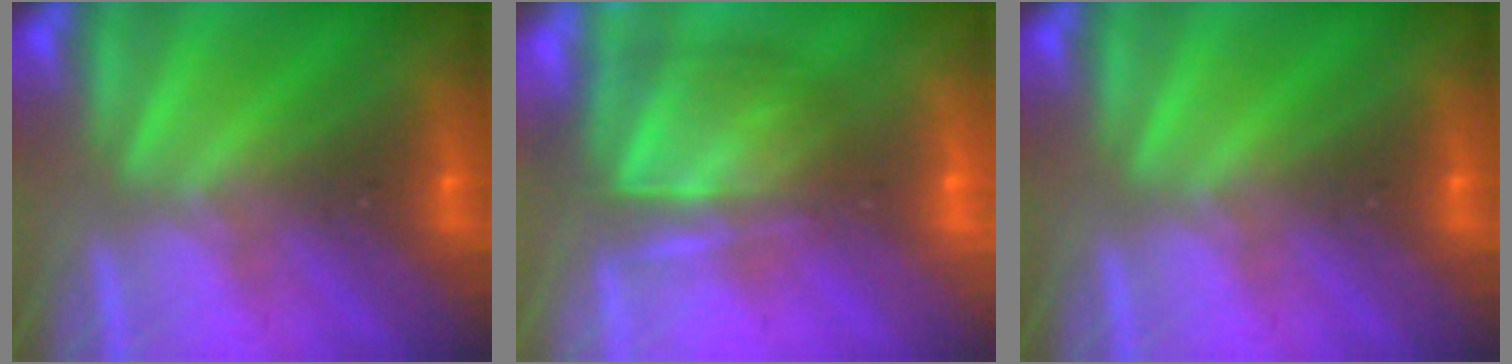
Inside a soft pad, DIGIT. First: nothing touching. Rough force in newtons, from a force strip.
{"total": 6.5}
{"total": 0.0}